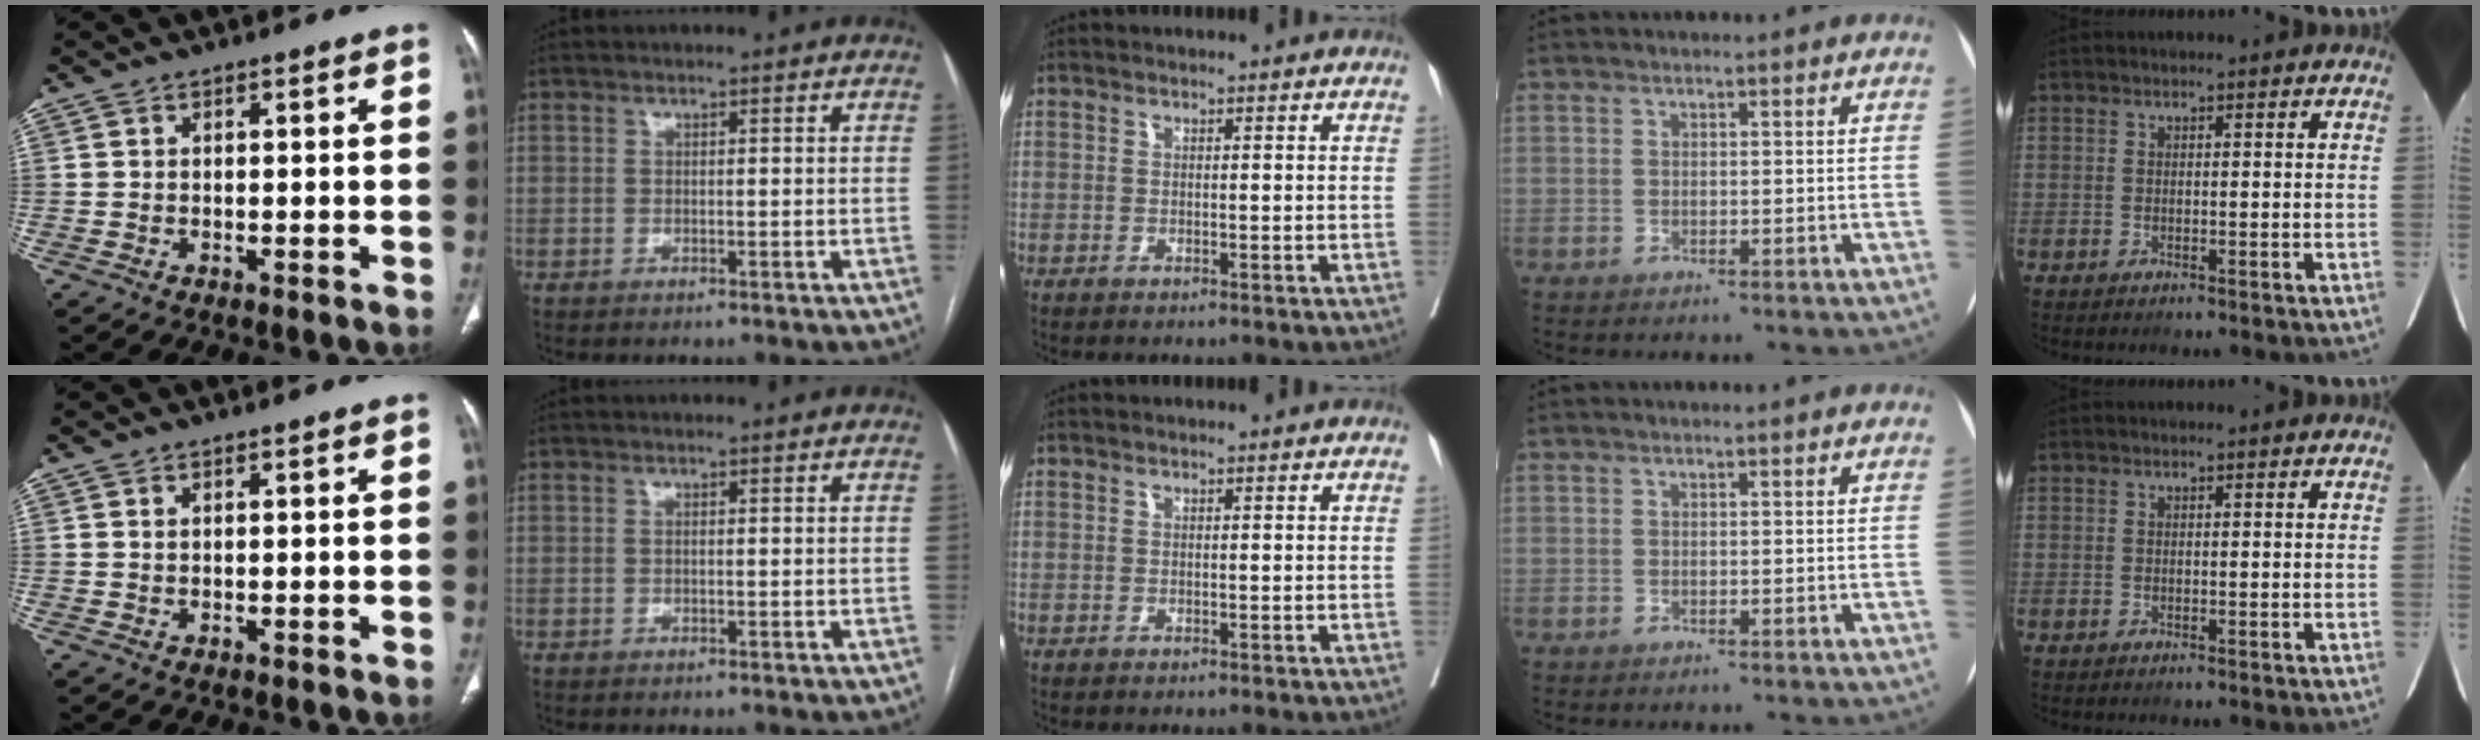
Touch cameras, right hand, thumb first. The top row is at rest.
{"thumb": {"total": 0.5, "force": [0.5, 0.0, 0.2], "torque": [-0.005, -0.003, 0.009]}}